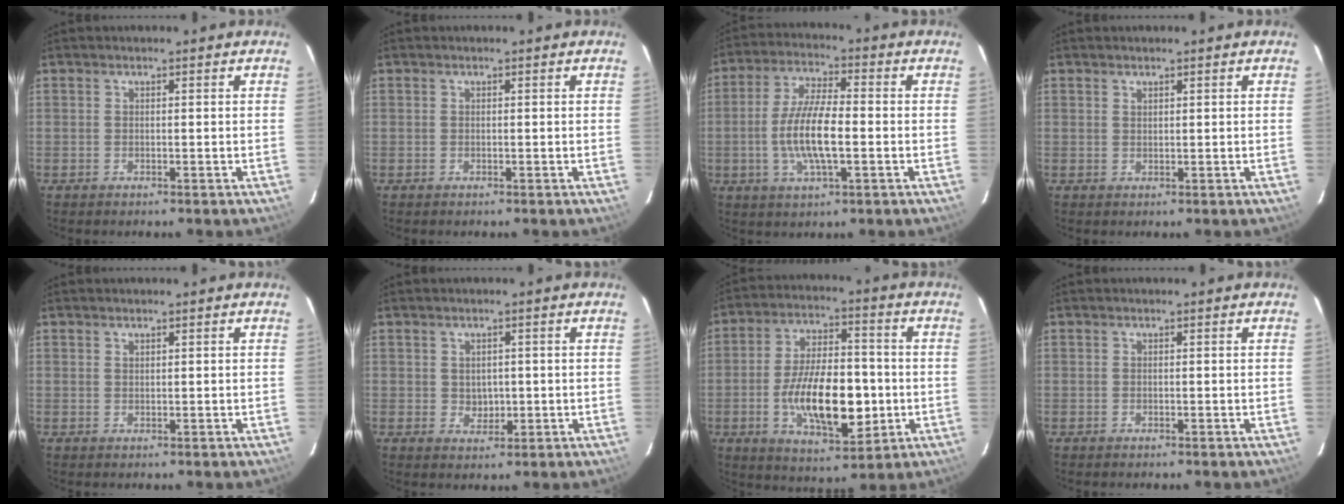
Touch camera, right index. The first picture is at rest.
{"total": 0.0}
{"total": 10.5, "force": [-1.9, 3.1, 9.9], "torque": [-0.197, -0.001, -0.037]}
{"total": 0.7, "force": [0.6, 0.3, 0.2], "torque": [-0.004, 0.001, 0.012]}
{"total": 0.6, "force": [0.5, 0.2, 0.1], "torque": [-0.002, 0.001, 0.010]}
{"total": 3.0, "force": [0.2, 2.7, 1.2], "torque": [-0.018, 0.000, 0.010]}
{"total": 16.4, "force": [-3.3, 7.4, 14.3], "torque": [-0.262, -0.004, -0.044]}
{"total": 0.0}